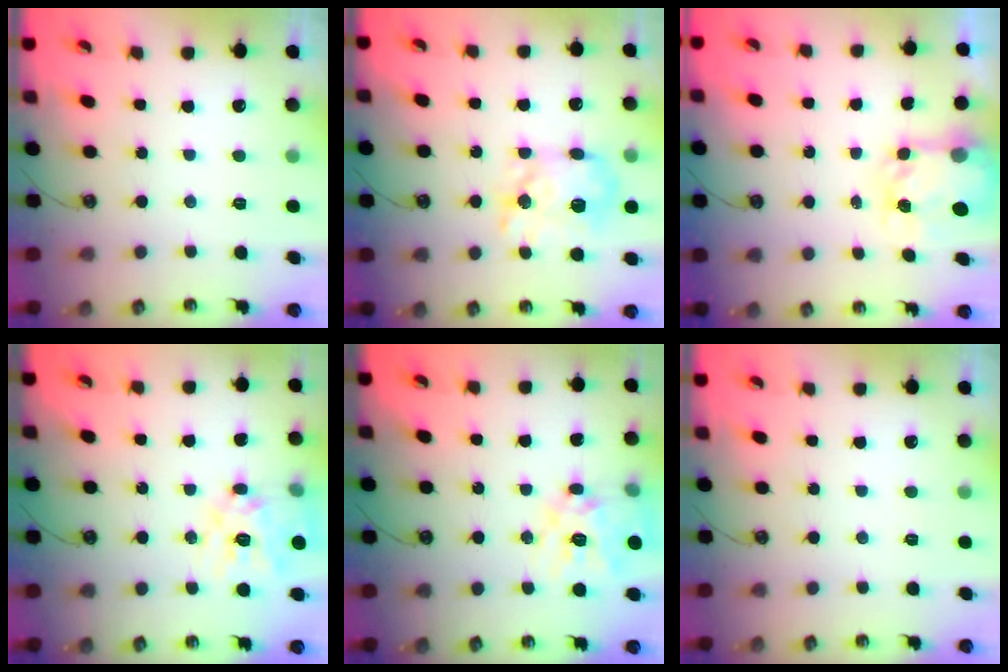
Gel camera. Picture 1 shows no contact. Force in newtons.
{"total": 11.2, "press": 11.2, "slide": 0.4}
{"total": 5.3, "press": 5.2, "slide": 0.7}
{"total": 15.8, "press": 15.7, "slide": 1.6}
{"total": 15.8, "press": 15.7, "slide": 1.6}
{"total": 0.0}